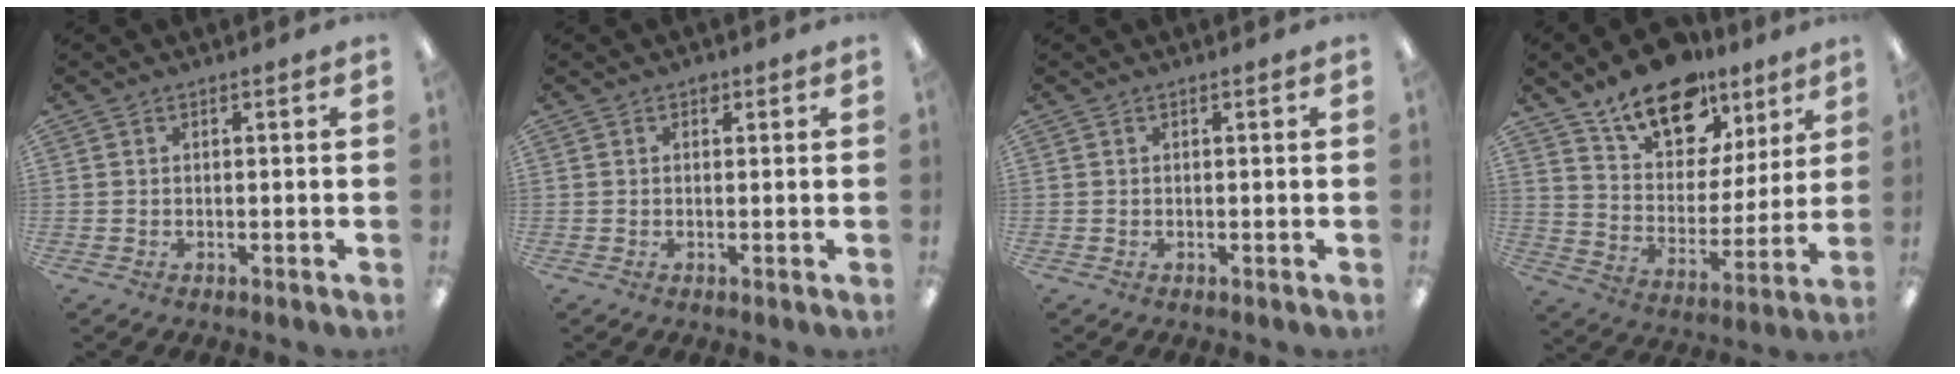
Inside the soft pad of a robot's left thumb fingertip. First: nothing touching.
{"total": 1.1, "force": [0.7, 0.7, 0.5], "torque": [-0.003, -0.001, 0.011]}
{"total": 0.0}
{"total": 17.5, "force": [12.9, 9.3, 7.3], "torque": [-0.122, -0.084, 0.231]}